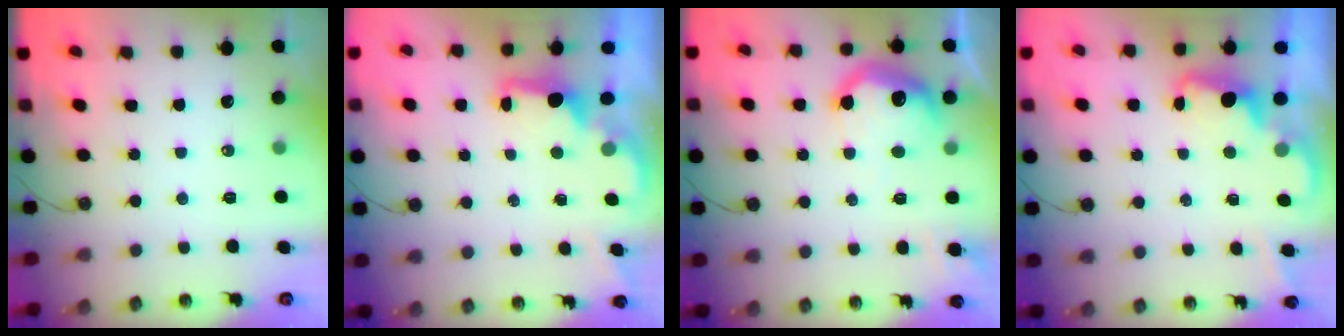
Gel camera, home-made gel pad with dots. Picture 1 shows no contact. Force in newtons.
{"total": 1.7, "press": 1.5, "slide": 0.7}
{"total": 13.7, "press": 13.7, "slide": 0.8}
{"total": 2.0, "press": 1.9, "slide": 0.6}